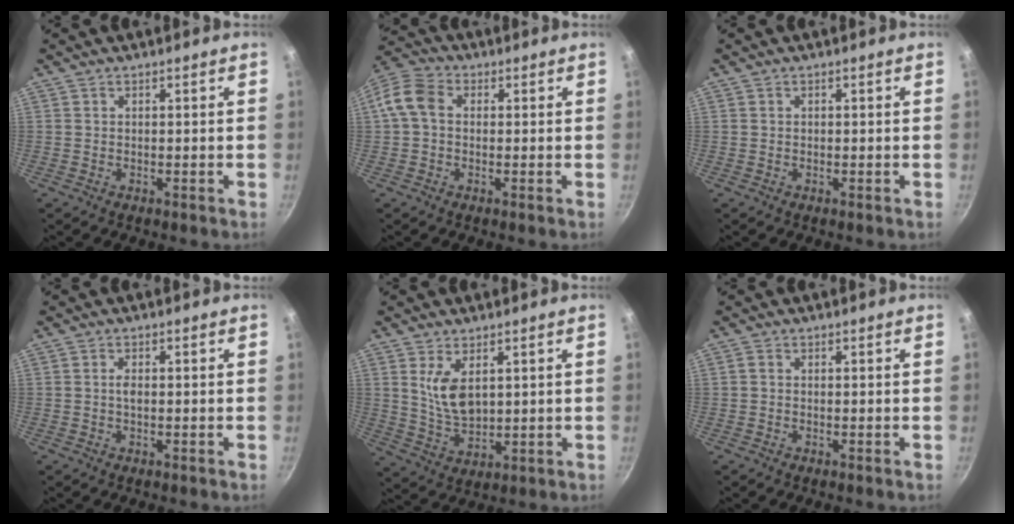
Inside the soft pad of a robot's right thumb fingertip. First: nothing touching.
{"total": 7.3, "force": [0.7, 5.5, 4.8], "torque": [-0.090, 0.020, -0.003]}
{"total": 0.5, "force": [0.2, 0.5, 0.2], "torque": [-0.002, 0.004, 0.003]}
{"total": 1.5, "force": [0.0, 0.7, 1.3], "torque": [-0.024, 0.003, -0.001]}
{"total": 7.9, "force": [2.7, 4.3, 6.0], "torque": [-0.104, -0.029, 0.063]}
{"total": 0.8, "force": [0.0, 0.6, 0.5], "torque": [-0.009, 0.004, 0.000]}